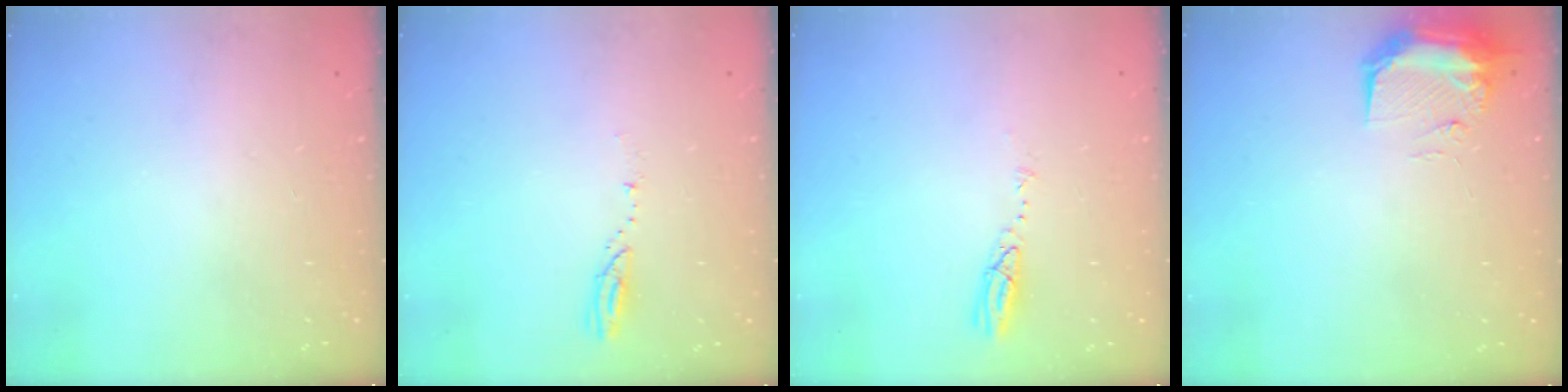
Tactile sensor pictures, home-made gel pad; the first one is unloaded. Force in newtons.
{"total": 3.7, "press": 3.7, "slide": 0.3}
{"total": 3.8, "press": 3.8, "slide": 0.3}
{"total": 8.8, "press": 8.6, "slide": 1.6}